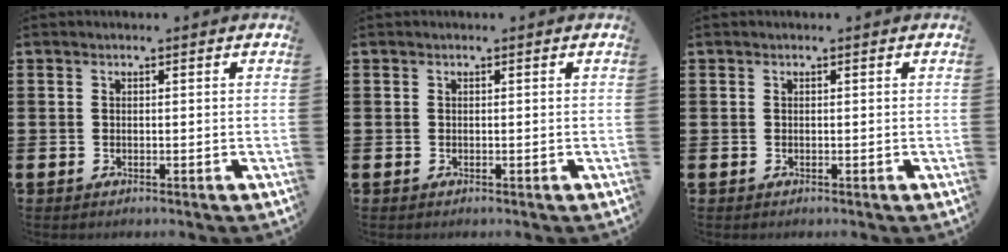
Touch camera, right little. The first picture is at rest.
{"total": 0.0}
{"total": 0.0}